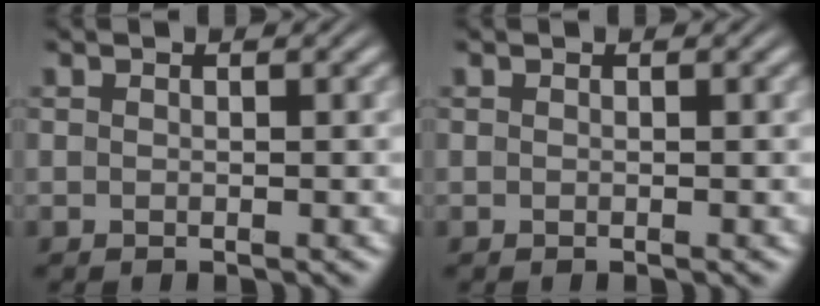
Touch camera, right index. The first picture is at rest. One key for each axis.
{"total": 0.0}